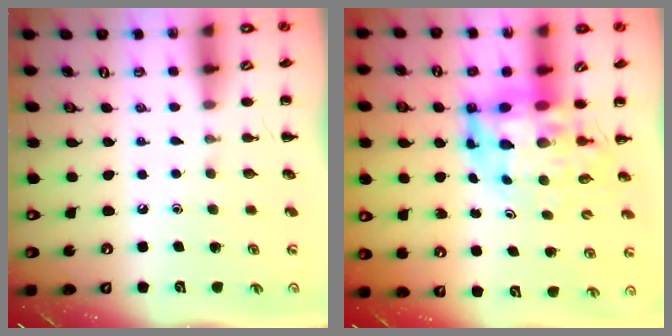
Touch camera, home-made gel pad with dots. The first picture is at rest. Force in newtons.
{"total": 8.5, "press": 8.0, "slide": 2.9}